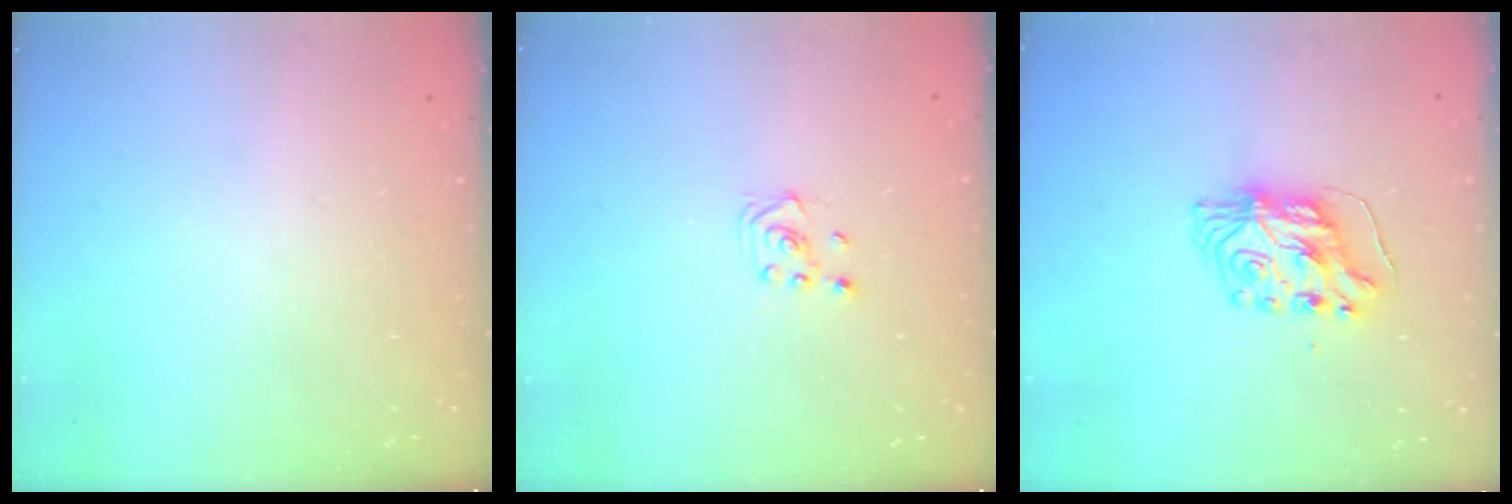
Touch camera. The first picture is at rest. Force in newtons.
{"total": 2.3, "press": 2.2, "slide": 0.8}
{"total": 9.3, "press": 9.3, "slide": 0.9}